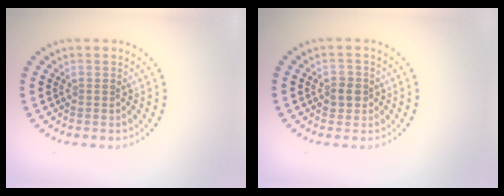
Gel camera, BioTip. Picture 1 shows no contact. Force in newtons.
{"total": 1.8, "press": 1.7, "slide": 0.6}